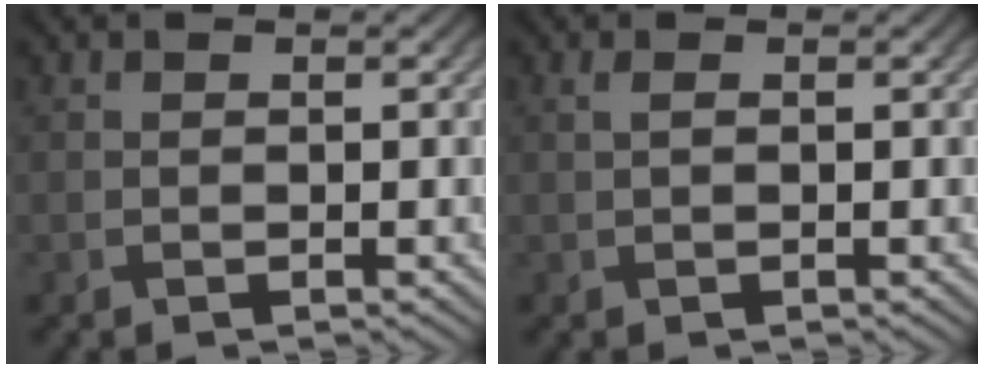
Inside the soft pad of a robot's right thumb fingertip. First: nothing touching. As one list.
[{"total": 0.7, "force": [0.0, 0.2, 0.7], "torque": [-0.021, 0.004, 0.001]}]